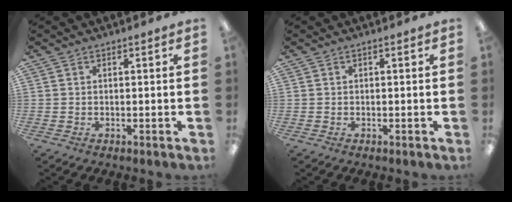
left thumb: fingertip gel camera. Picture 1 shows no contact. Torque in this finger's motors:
{"motor_torque": [0.00, 0.00, 0.05, 0.04, 0.00]}